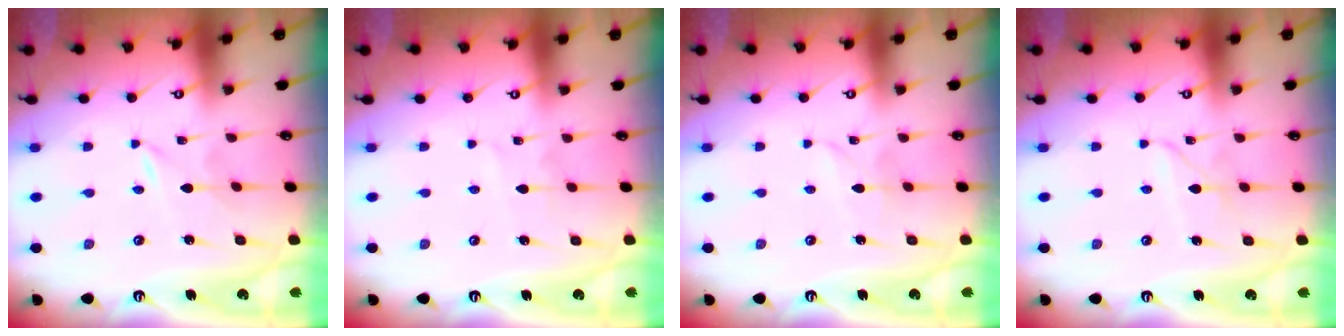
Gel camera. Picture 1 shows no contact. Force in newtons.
{"total": 2.7, "press": 2.7, "slide": 0.3}
{"total": 2.2, "press": 2.2, "slide": 0.2}
{"total": 2.7, "press": 2.7, "slide": 0.2}